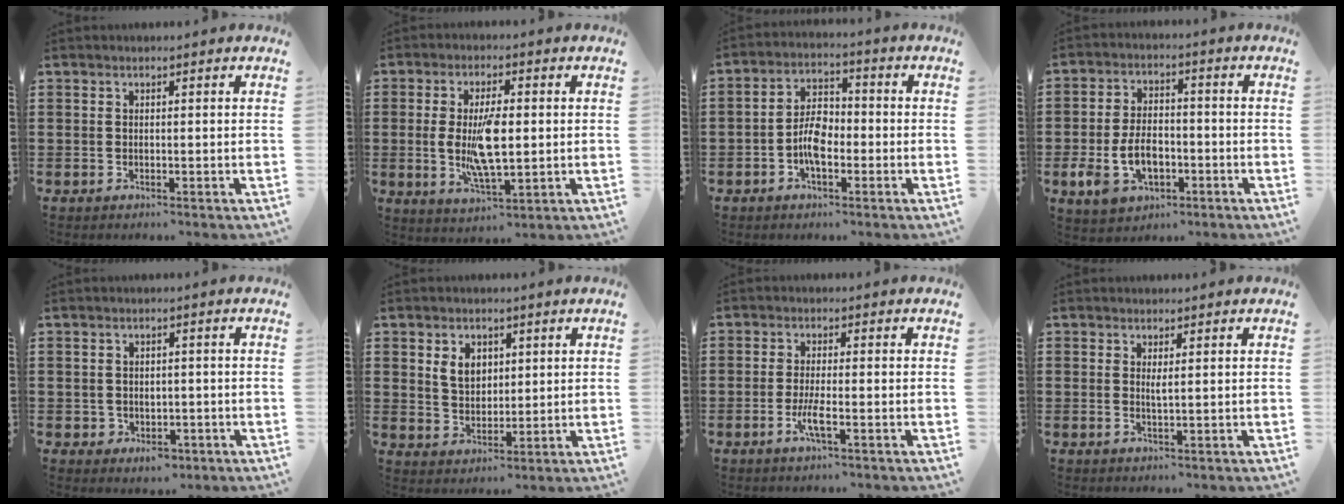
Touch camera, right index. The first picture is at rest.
{"total": 9.0, "force": [0.1, 3.5, 8.4], "torque": [-0.171, -0.005, -0.007]}
{"total": 5.7, "force": [-1.7, 2.9, 4.6], "torque": [-0.100, 0.004, -0.036]}
{"total": 7.0, "force": [-2.2, 4.3, 5.0], "torque": [-0.104, 0.002, -0.046]}
{"total": 2.0, "force": [-0.9, 1.6, 0.8], "torque": [-0.021, 0.000, -0.020]}
{"total": 4.6, "force": [1.7, 3.4, 2.5], "torque": [-0.062, 0.011, 0.030]}
{"total": 3.5, "force": [-1.4, 0.3, 3.2], "torque": [-0.067, -0.008, -0.029]}
{"total": 1.3, "force": [0.4, 0.0, 1.2], "torque": [-0.025, -0.002, 0.007]}